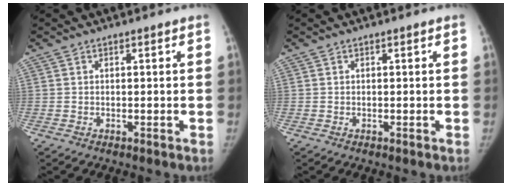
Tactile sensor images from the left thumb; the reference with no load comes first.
{"total": 0.0}